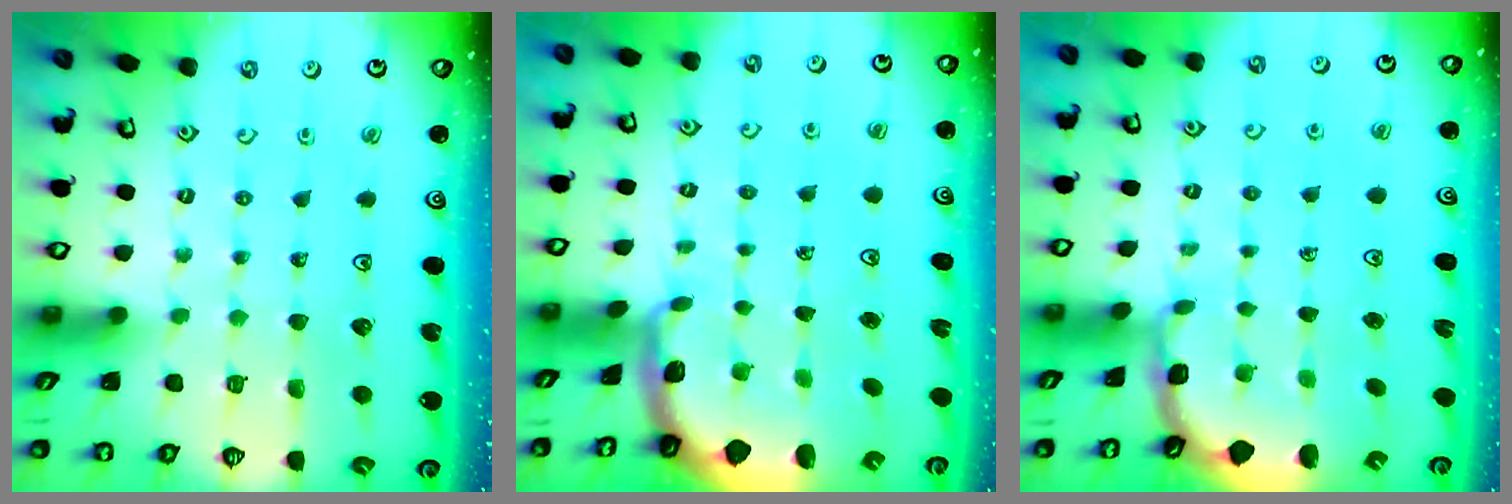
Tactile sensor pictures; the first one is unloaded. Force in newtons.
{"total": 1.7, "press": 1.7, "slide": 0.3}
{"total": 1.8, "press": 1.7, "slide": 0.5}